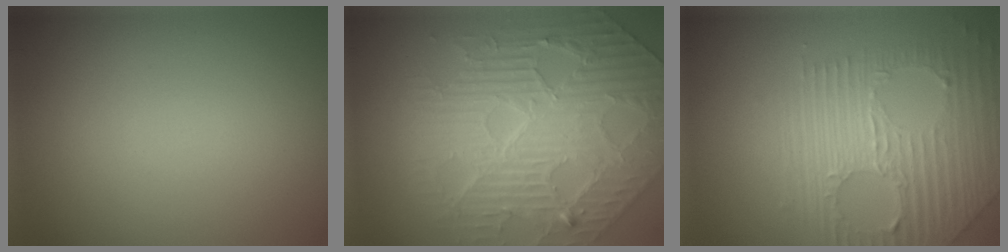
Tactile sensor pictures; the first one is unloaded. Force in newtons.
{"total": 6.4, "press": 5.5, "slide": 3.3}
{"total": 7.1, "press": 4.8, "slide": 5.2}